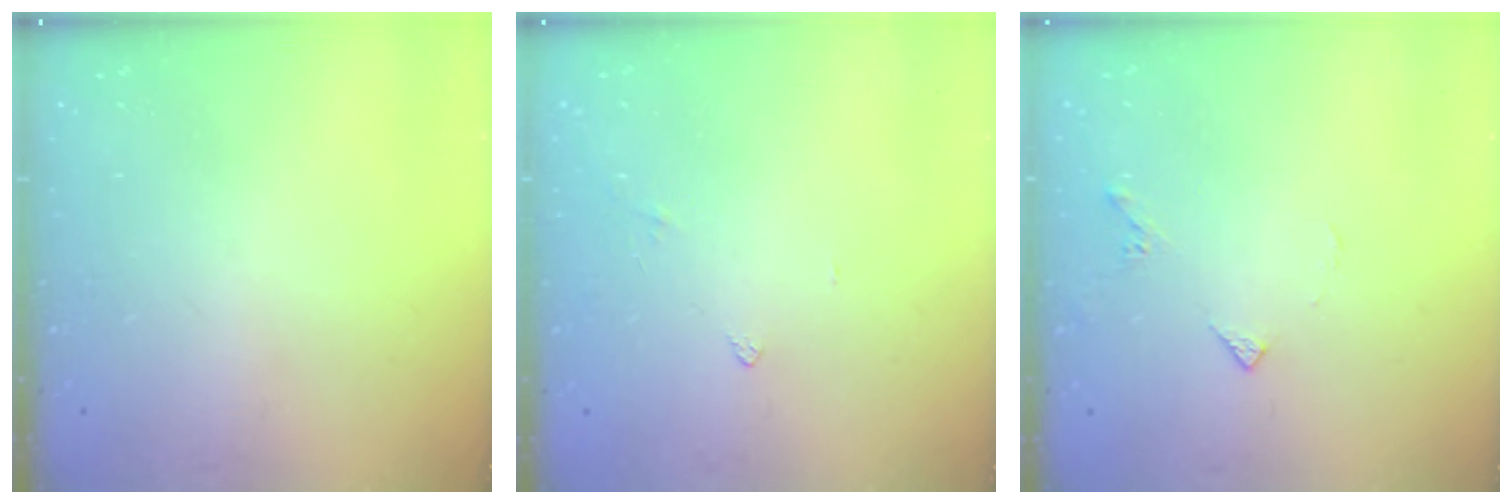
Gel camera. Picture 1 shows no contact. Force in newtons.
{"total": 2.6, "press": 2.6, "slide": 0.5}
{"total": 4.2, "press": 4.1, "slide": 0.8}